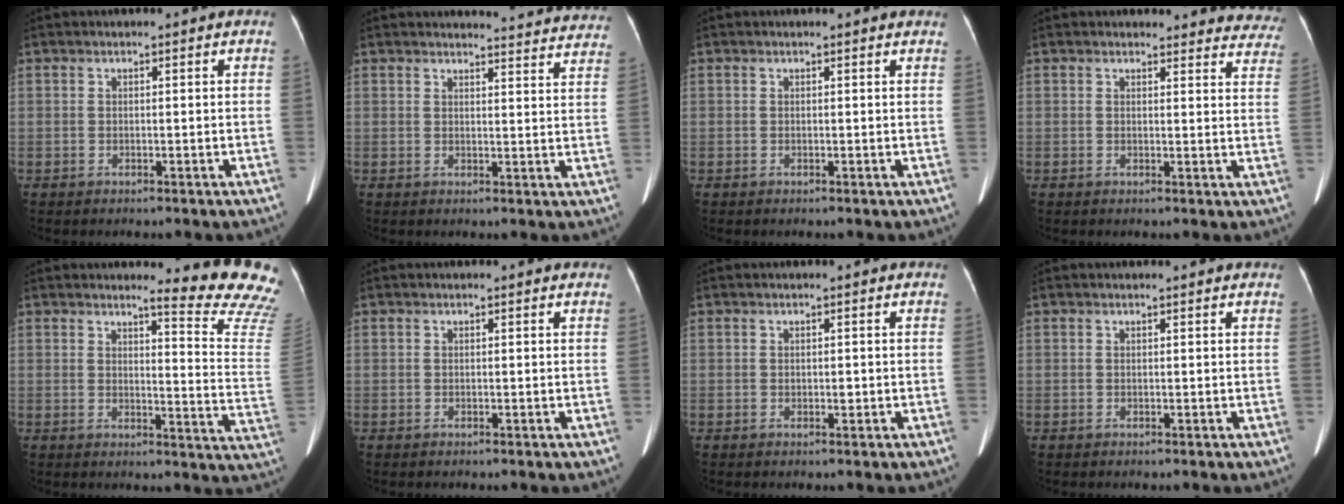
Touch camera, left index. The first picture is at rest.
{"total": 15.3, "force": [15.1, 1.7, 2.0], "torque": [0.006, -0.060, 0.141]}
{"total": 1.6, "force": [1.5, 0.4, 0.3], "torque": [-0.018, 0.006, 0.007]}
{"total": 13.3, "force": [12.7, 3.7, 0.9], "torque": [0.041, -0.051, 0.101]}
{"total": 13.7, "force": [13.1, -0.6, 4.0], "torque": [-0.034, -0.133, 0.123]}
{"total": 1.1, "force": [1.0, 0.3, 0.2], "torque": [-0.016, 0.006, 0.006]}
{"total": 0.8, "force": [0.0, 0.5, 0.6], "torque": [-0.009, 0.000, 0.000]}
{"total": 2.1, "force": [2.0, 0.2, 0.5], "torque": [-0.014, 0.009, 0.019]}